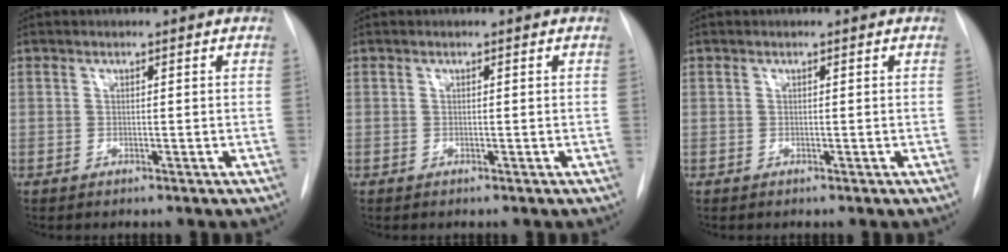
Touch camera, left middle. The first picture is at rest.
{"total": 0.0}
{"total": 0.0}